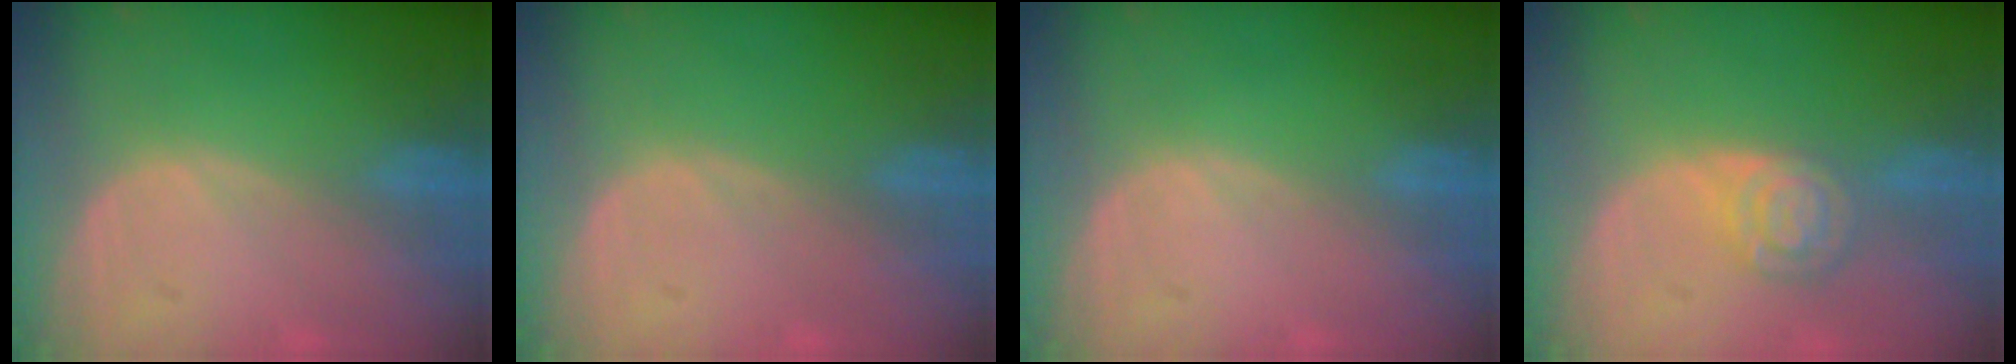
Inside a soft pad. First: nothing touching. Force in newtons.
{"total": 0.0}
{"total": 0.0}
{"total": 5.5, "press": 4.8, "slide": 2.6}